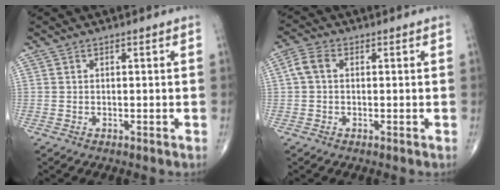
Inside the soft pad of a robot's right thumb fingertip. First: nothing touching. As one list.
[{"total": 3.6, "force": [0.4, 2.5, 2.6], "torque": [-0.055, 0.014, 0.005]}]